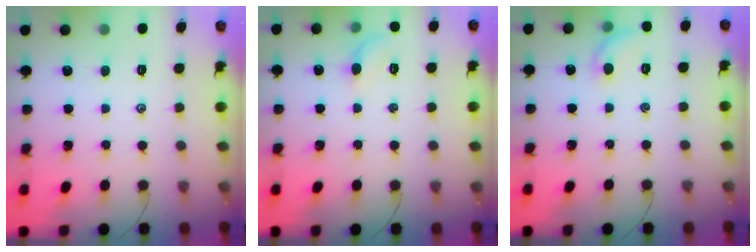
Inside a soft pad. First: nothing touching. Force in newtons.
{"total": 5.2, "press": 5.1, "slide": 0.9}
{"total": 6.6, "press": 6.5, "slide": 1.3}